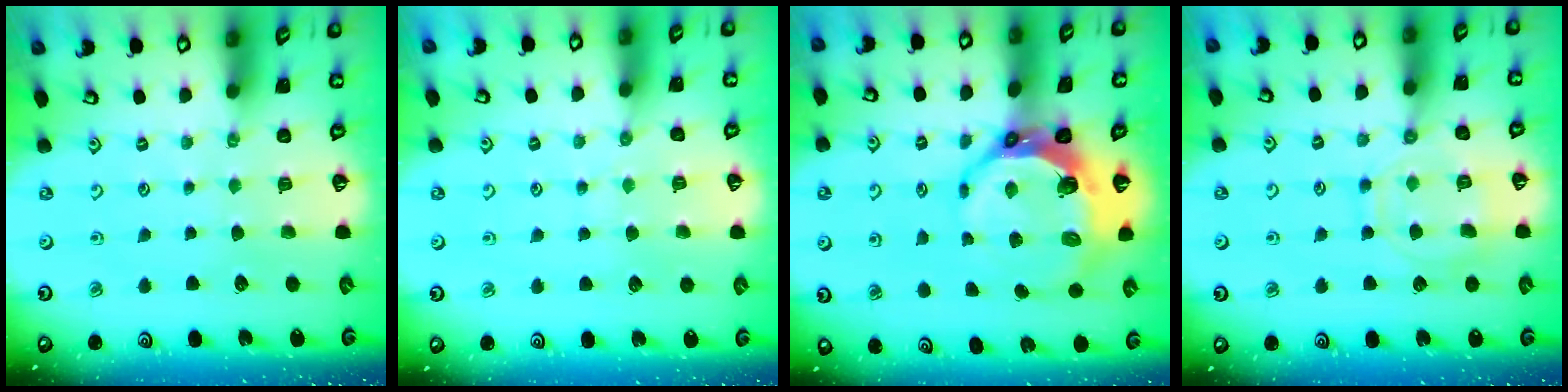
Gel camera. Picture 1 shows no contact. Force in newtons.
{"total": 5.8, "press": 5.8, "slide": 0.8}
{"total": 11.1, "press": 10.2, "slide": 4.4}
{"total": 10.9, "press": 10.9, "slide": 1.0}